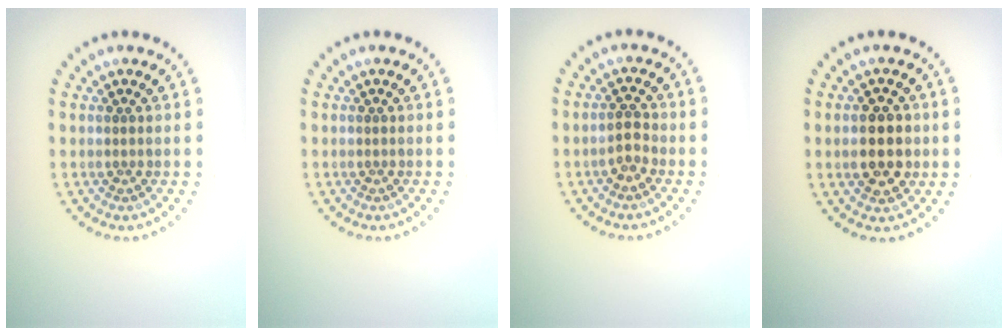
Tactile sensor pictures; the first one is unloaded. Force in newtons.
{"total": 0.0}
{"total": 1.8, "press": 1.7, "slide": 0.5}
{"total": 4.3, "press": 4.3, "slide": 0.1}